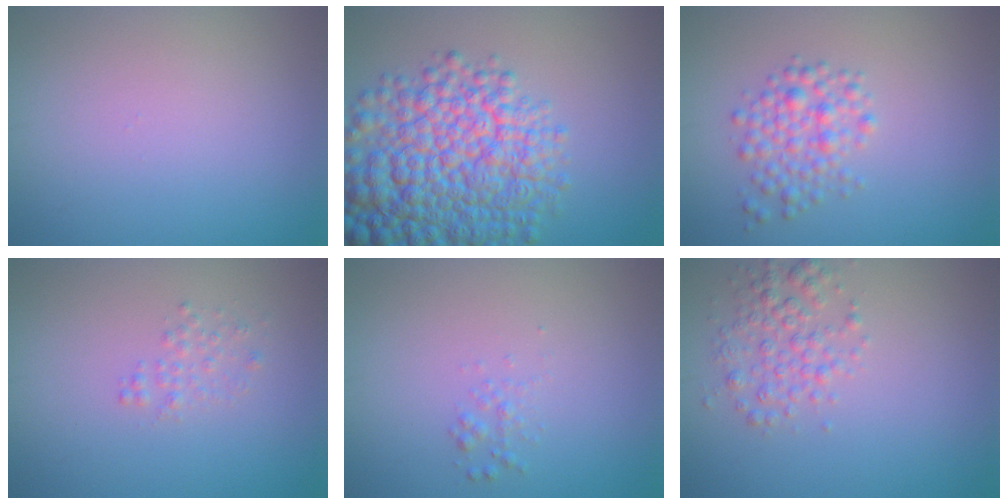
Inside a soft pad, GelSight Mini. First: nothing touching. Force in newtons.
{"total": 12.2, "press": 12.2, "slide": 0.4}
{"total": 2.8, "press": 2.8, "slide": 0.1}
{"total": 1.1, "press": 1.1, "slide": 0.0}
{"total": 0.9, "press": 0.9, "slide": 0.1}
{"total": 2.7, "press": 2.7, "slide": 0.0}